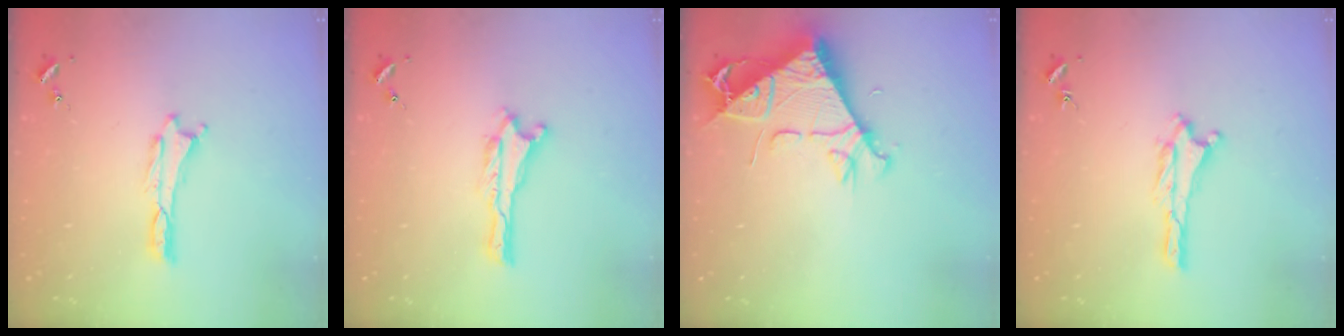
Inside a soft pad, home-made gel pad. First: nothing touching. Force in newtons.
{"total": 0.0}
{"total": 8.4, "press": 8.3, "slide": 0.7}
{"total": 1.6, "press": 1.6, "slide": 0.3}